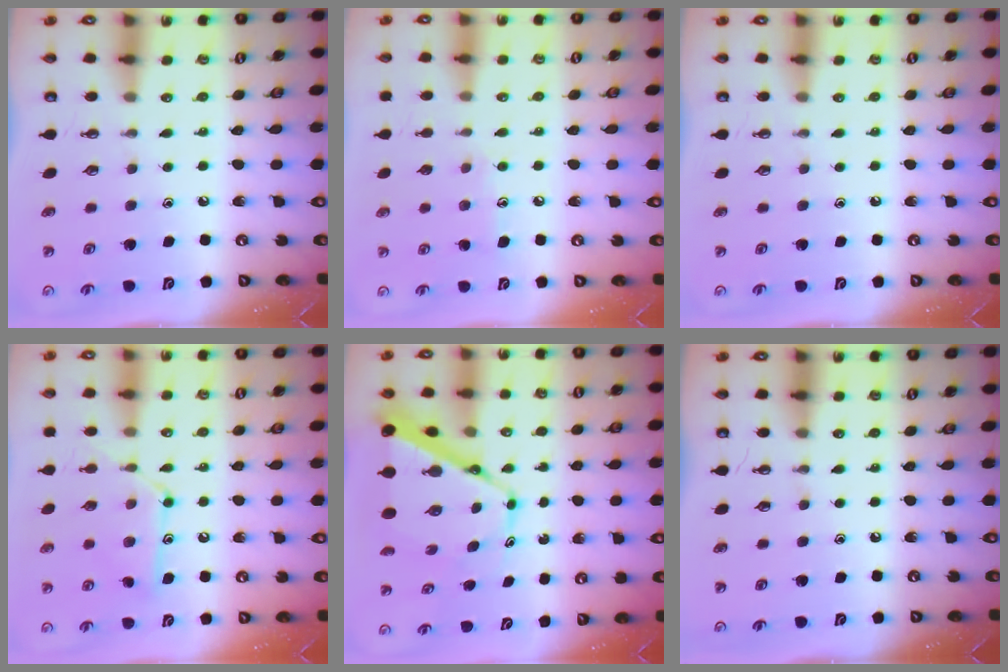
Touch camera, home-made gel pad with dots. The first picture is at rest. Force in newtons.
{"total": 6.0, "press": 6.0, "slide": 0.7}
{"total": 0.0}
{"total": 13.0, "press": 12.9, "slide": 0.8}
{"total": 12.6, "press": 12.6, "slide": 1.2}
{"total": 0.0}